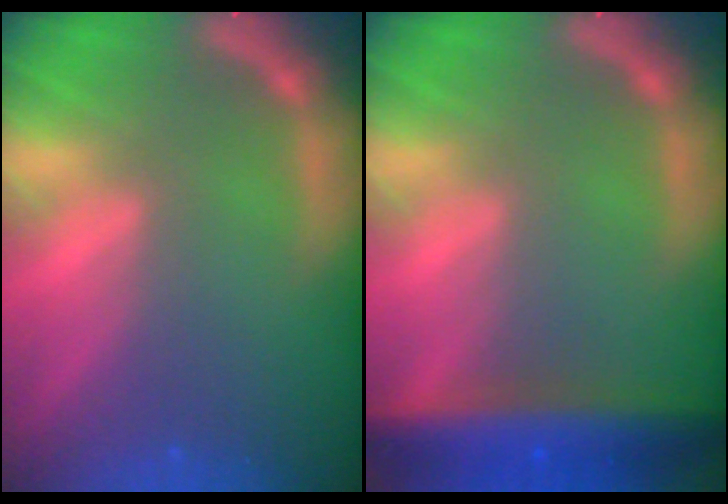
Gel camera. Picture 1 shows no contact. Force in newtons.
{"total": 7.4}